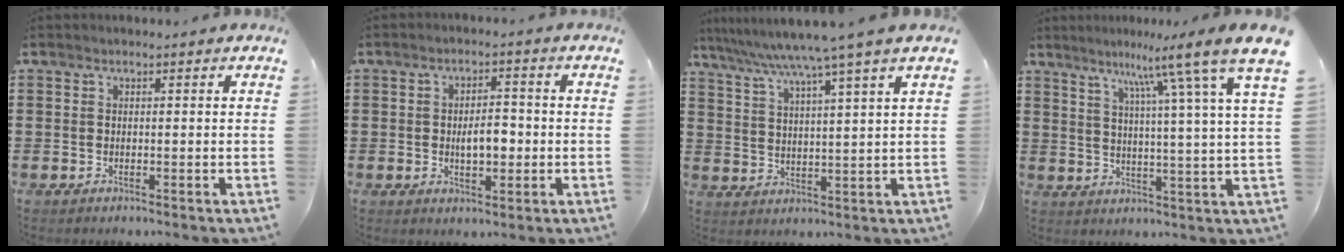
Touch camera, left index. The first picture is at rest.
{"total": 4.5, "force": [-0.6, 2.2, 3.9], "torque": [-0.057, 0.000, -0.019]}
{"total": 6.3, "force": [5.0, -1.6, 3.6], "torque": [-0.088, -0.035, 0.078]}
{"total": 9.5, "force": [6.4, -0.7, 7.0], "torque": [-0.134, -0.037, 0.091]}